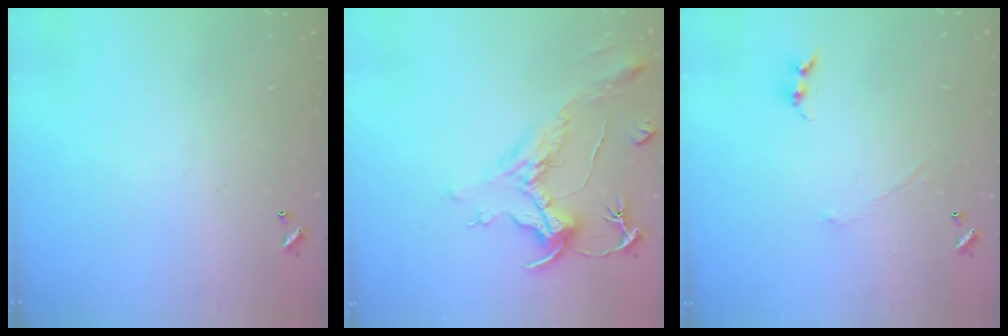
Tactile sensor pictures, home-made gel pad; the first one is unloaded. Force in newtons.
{"total": 1.5, "press": 0.9, "slide": 1.2}
{"total": 0.0}